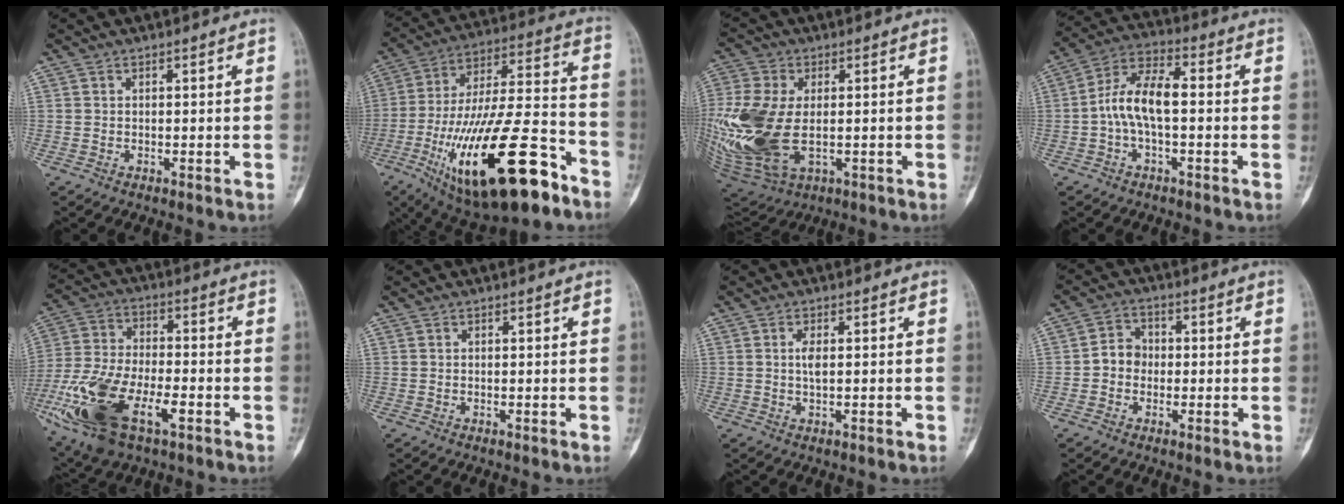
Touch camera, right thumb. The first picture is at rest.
{"total": 30.0, "force": [-13.9, 10.3, 24.5], "torque": [-0.453, 0.050, -0.218]}
{"total": 20.8, "force": [-1.2, 12.4, 16.7], "torque": [-0.406, -0.023, -0.003]}
{"total": 9.6, "force": [-0.9, 4.4, 8.5], "torque": [-0.168, 0.036, -0.024]}
{"total": 19.8, "force": [-8.0, 9.1, 15.7], "torque": [-0.334, 0.004, -0.141]}
{"total": 0.0}
{"total": 2.2, "force": [0.1, 0.6, 2.1], "torque": [-0.046, -0.002, 0.002]}
{"total": 4.5, "force": [-0.7, 3.9, 2.2], "torque": [-0.021, 0.017, -0.022]}